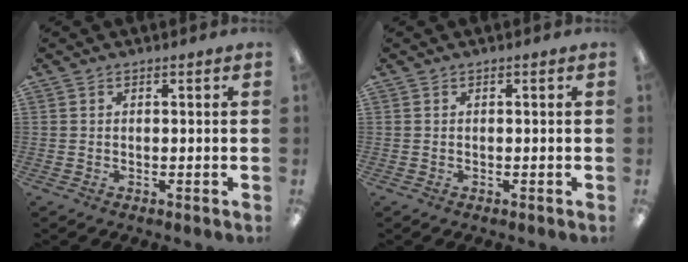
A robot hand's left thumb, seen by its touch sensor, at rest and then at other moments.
{"total": 0.0}